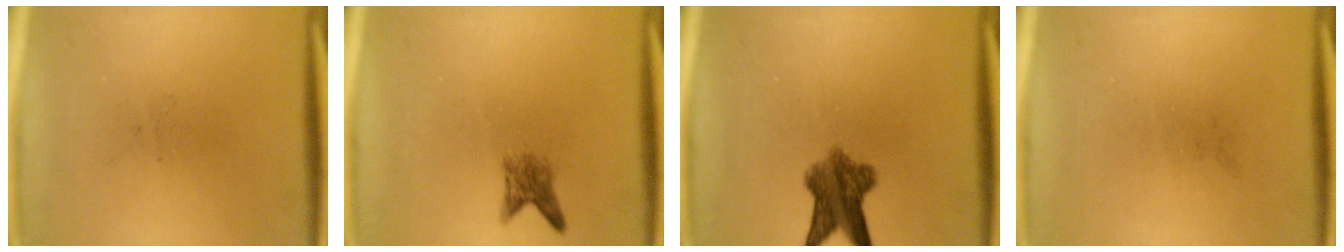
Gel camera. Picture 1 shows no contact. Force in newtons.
{"total": 2.3}
{"total": 7.0}
{"total": 0.0}